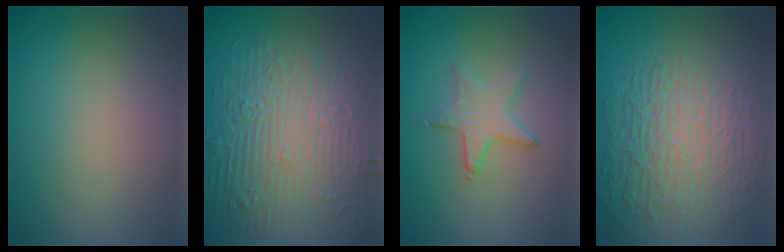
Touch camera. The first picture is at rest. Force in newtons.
{"total": 11.7, "press": 7.8, "slide": 8.6}
{"total": 2.9, "press": 2.8, "slide": 0.8}
{"total": 10.0, "press": 6.7, "slide": 7.4}